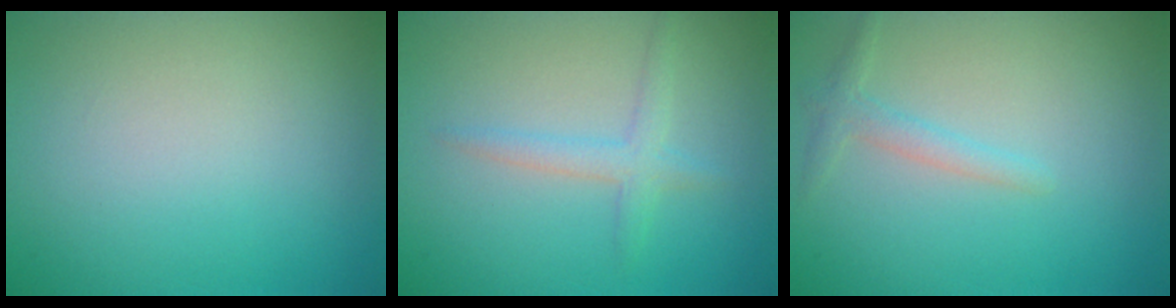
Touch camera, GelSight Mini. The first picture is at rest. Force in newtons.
{"total": 2.0, "press": 2.0, "slide": 0.1}
{"total": 1.5, "press": 1.5, "slide": 0.1}